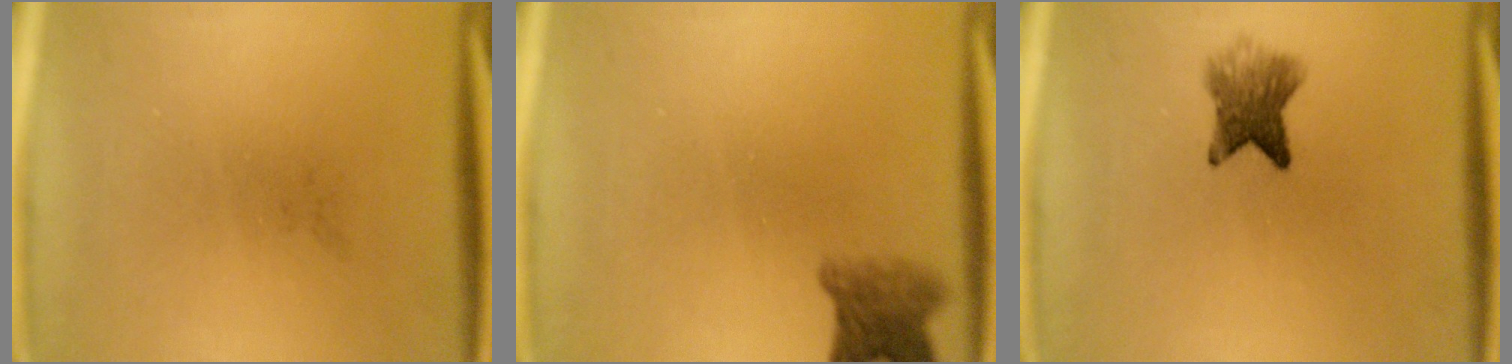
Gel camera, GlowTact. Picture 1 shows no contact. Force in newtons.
{"total": 4.1}
{"total": 4.8}